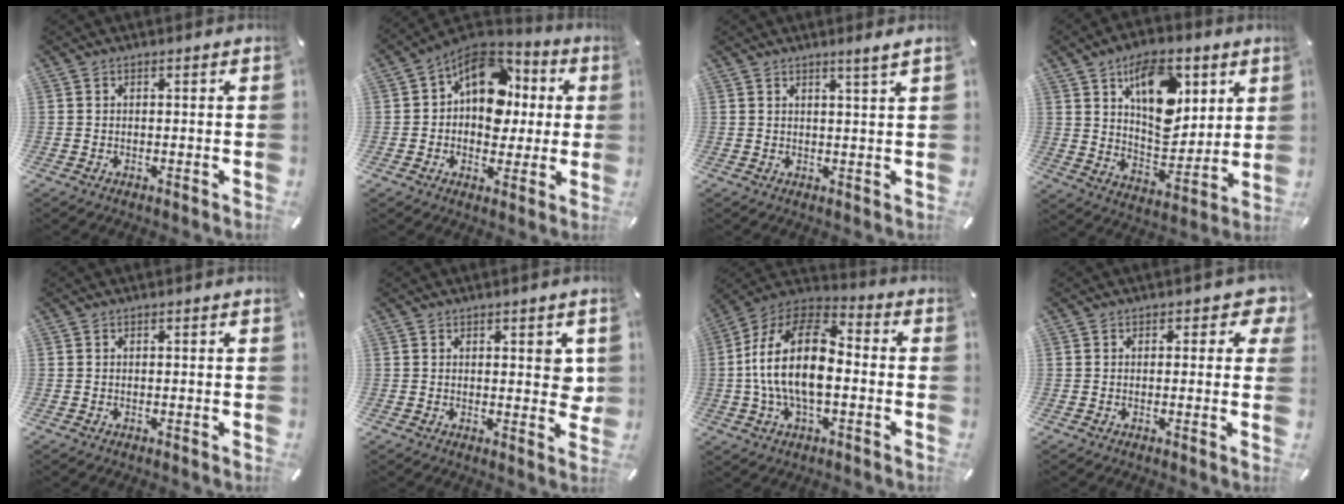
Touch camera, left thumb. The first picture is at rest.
{"total": 14.2, "force": [3.5, 10.9, 8.4], "torque": [-0.126, -0.012, 0.069]}
{"total": 2.5, "force": [1.9, -0.4, 1.5], "torque": [-0.031, -0.009, 0.033]}
{"total": 16.7, "force": [7.4, 10.4, 10.8], "torque": [-0.146, -0.024, 0.130]}
{"total": 0.0}
{"total": 4.0, "force": [1.3, 2.4, 2.9], "torque": [-0.018, -0.008, 0.015]}
{"total": 18.0, "force": [-1.6, 10.3, 14.6], "torque": [-0.294, 0.012, -0.031]}
{"total": 4.3, "force": [1.4, 2.7, 3.1], "torque": [-0.031, 0.000, 0.018]}